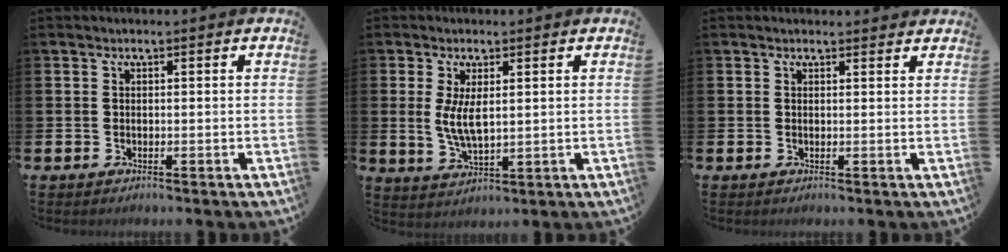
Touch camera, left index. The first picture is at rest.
{"total": 4.9, "force": [1.2, 1.9, 4.3], "torque": [-0.082, 0.002, 0.020]}
{"total": 1.0, "force": [0.9, 0.3, 0.1], "torque": [0.006, -0.001, 0.015]}